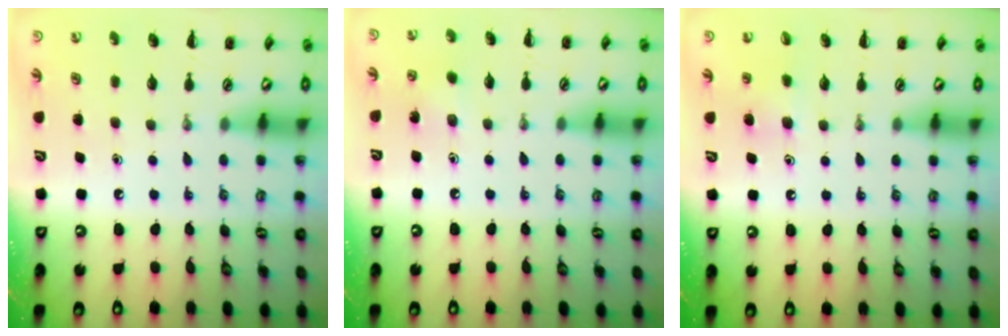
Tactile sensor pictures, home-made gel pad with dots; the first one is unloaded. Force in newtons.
{"total": 4.0, "press": 3.8, "slide": 1.3}
{"total": 7.4, "press": 7.2, "slide": 1.9}